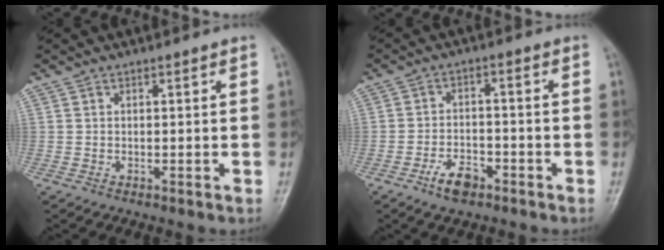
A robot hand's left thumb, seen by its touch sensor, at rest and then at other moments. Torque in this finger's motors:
{"motor_torque": [-0.05, 0.45, 0.54, 0.43, 0.01]}